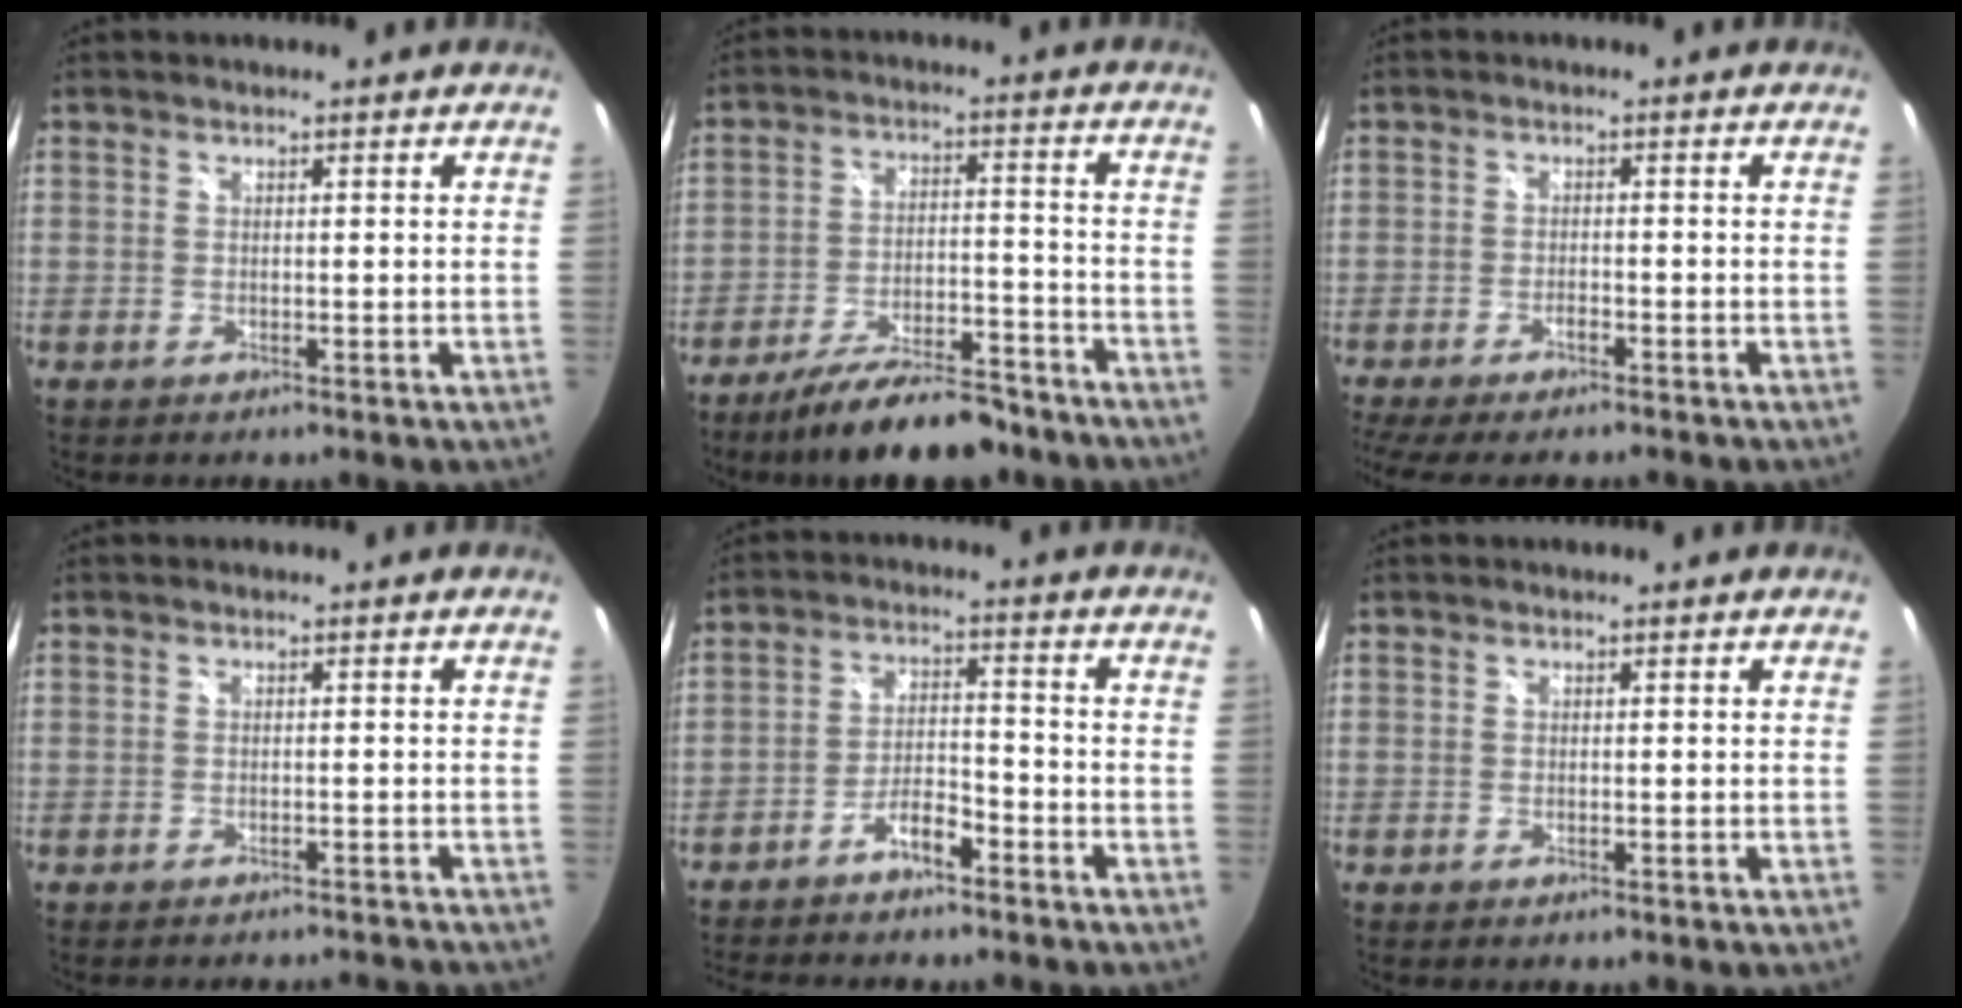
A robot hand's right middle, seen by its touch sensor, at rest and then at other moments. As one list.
[{"total": 15.7, "force": [-13.0, 4.1, 7.7], "torque": [-0.142, -0.007, -0.195]}, {"total": 6.5, "force": [-5.6, 0.7, 3.1], "torque": [-0.073, -0.023, -0.094]}, {"total": 5.5, "force": [-5.2, 1.1, 1.5], "torque": [-0.030, -0.005, -0.063]}, {"total": 7.0, "force": [-5.6, 1.7, 3.8], "torque": [-0.084, 0.019, -0.097]}, {"total": 0.0}]